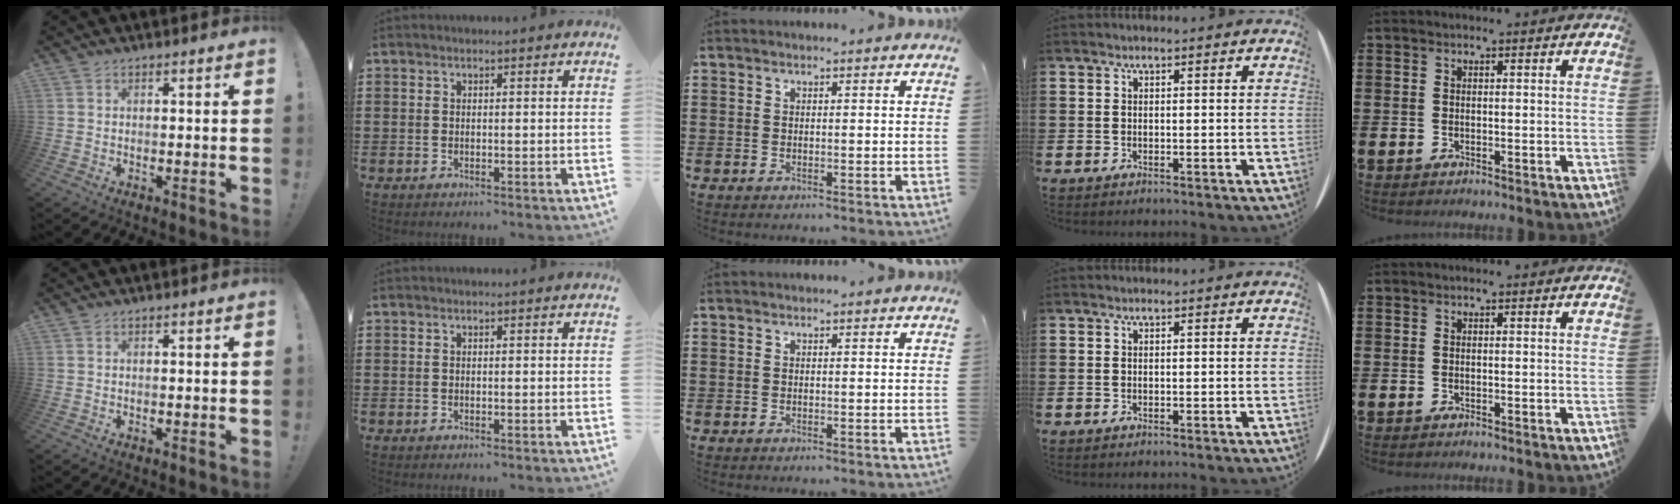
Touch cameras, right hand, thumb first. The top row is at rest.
{}